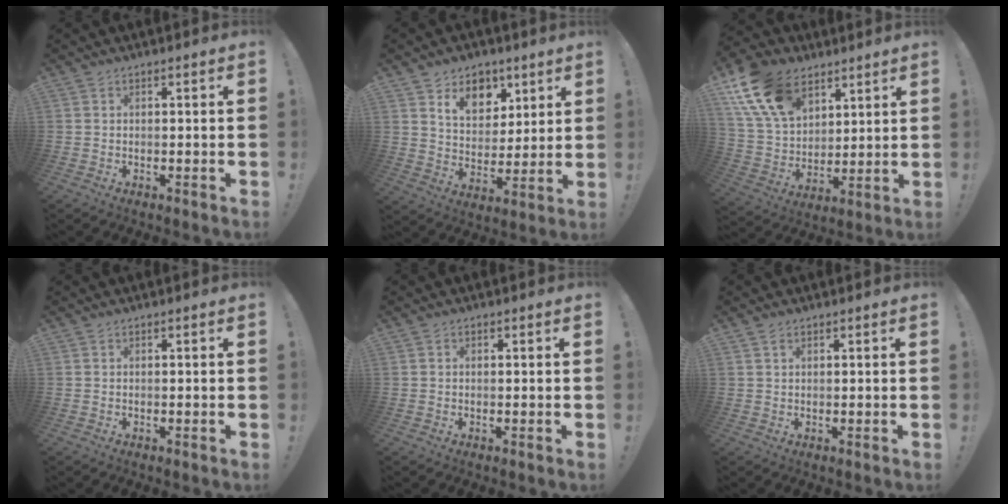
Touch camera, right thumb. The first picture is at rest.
{"total": 11.4, "force": [7.2, 8.0, 3.8], "torque": [-0.058, -0.044, 0.140]}
{"total": 18.0, "force": [10.3, 11.4, 9.4], "torque": [-0.189, -0.046, 0.199]}
{"total": 0.0}
{"total": 0.0}
{"total": 1.3, "force": [0.9, 0.6, 0.8], "torque": [-0.011, -0.002, 0.015]}